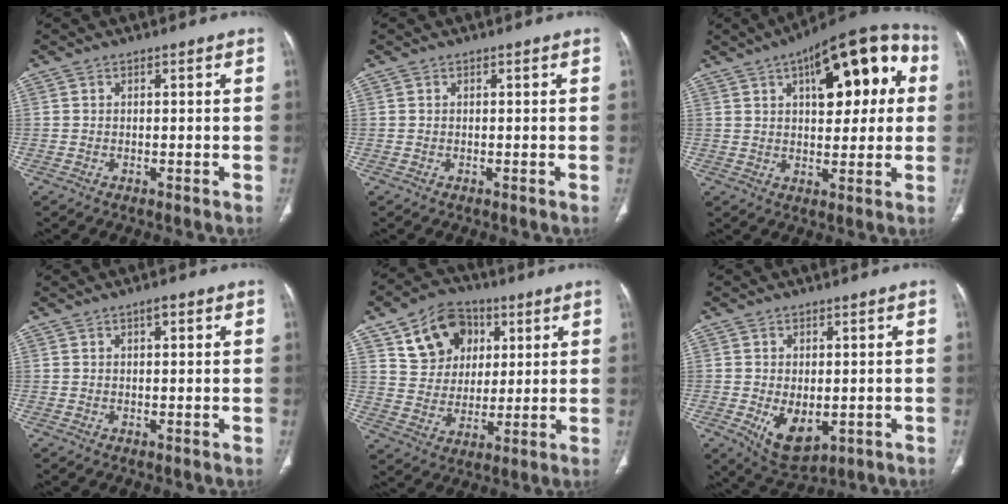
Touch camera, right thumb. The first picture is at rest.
{"total": 0.0}
{"total": 20.1, "force": [6.2, 9.3, 16.8], "torque": [-0.187, 0.023, 0.080]}
{"total": 2.0, "force": [0.9, 0.8, 1.6], "torque": [-0.023, 0.000, 0.011]}
{"total": 14.0, "force": [6.0, 10.9, 6.5], "torque": [-0.070, -0.009, 0.108]}
{"total": 8.2, "force": [-1.8, 4.9, 6.3], "torque": [-0.086, -0.012, -0.010]}